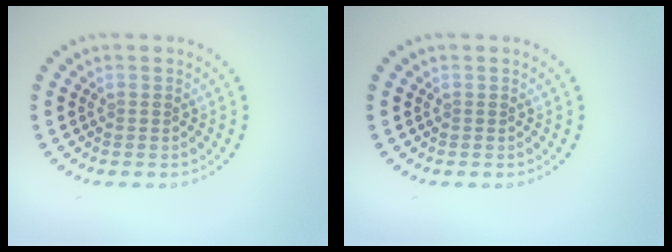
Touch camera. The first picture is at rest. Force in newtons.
{"total": 0.0}